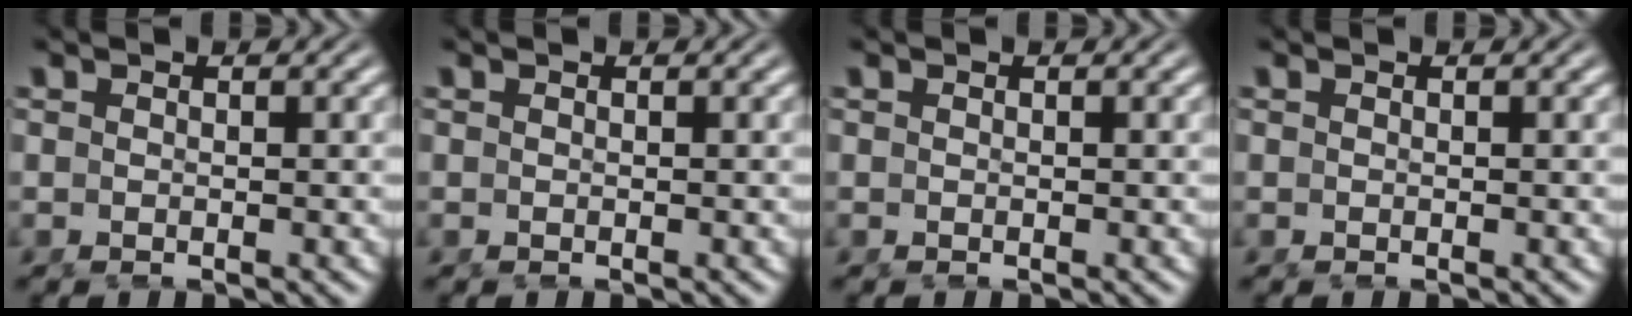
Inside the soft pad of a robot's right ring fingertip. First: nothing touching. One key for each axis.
{"total": 0.0}
{"total": 0.0}
{"total": 0.0}